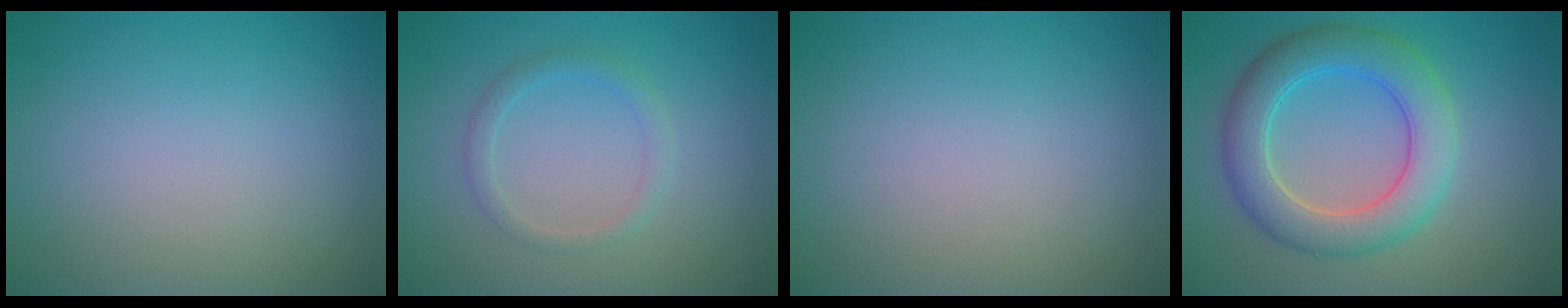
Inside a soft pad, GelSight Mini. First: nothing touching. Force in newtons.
{"total": 1.6, "press": 1.6, "slide": 0.0}
{"total": 0.0}
{"total": 6.0, "press": 6.0, "slide": 0.2}